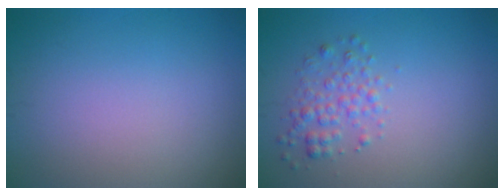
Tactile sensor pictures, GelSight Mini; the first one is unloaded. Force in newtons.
{"total": 2.0, "press": 2.0, "slide": 0.1}